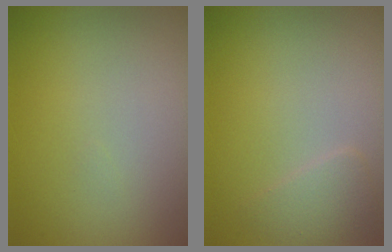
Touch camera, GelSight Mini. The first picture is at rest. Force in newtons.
{"total": 1.5, "press": 1.5, "slide": 0.1}